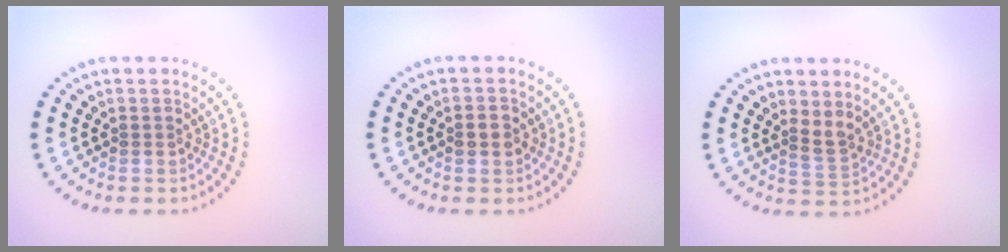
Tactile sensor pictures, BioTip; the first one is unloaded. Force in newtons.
{"total": 1.2, "press": 1.2, "slide": 0.2}
{"total": 1.7, "press": 1.2, "slide": 1.2}